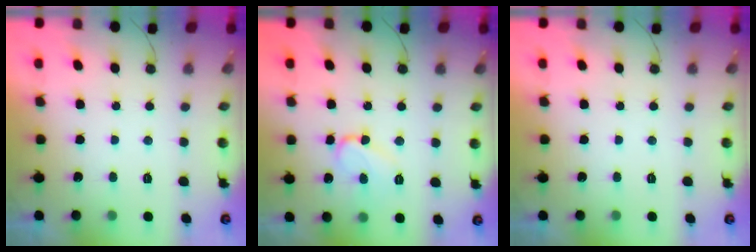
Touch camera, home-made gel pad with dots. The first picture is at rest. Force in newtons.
{"total": 9.1, "press": 9.0, "slide": 1.1}
{"total": 0.0}